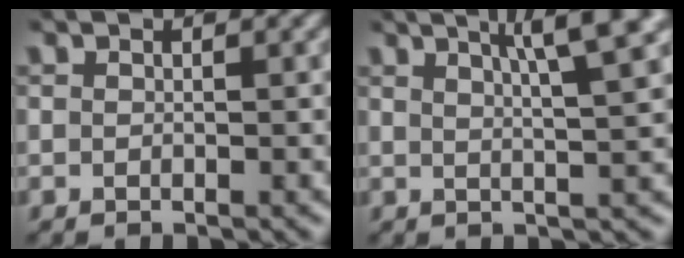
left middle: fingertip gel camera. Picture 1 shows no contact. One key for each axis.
{"total": 6.2, "fx": 3.2, "fy": 1.0, "fz": 5.2, "tx": -0.059, "ty": 0.015, "tz": 0.045}